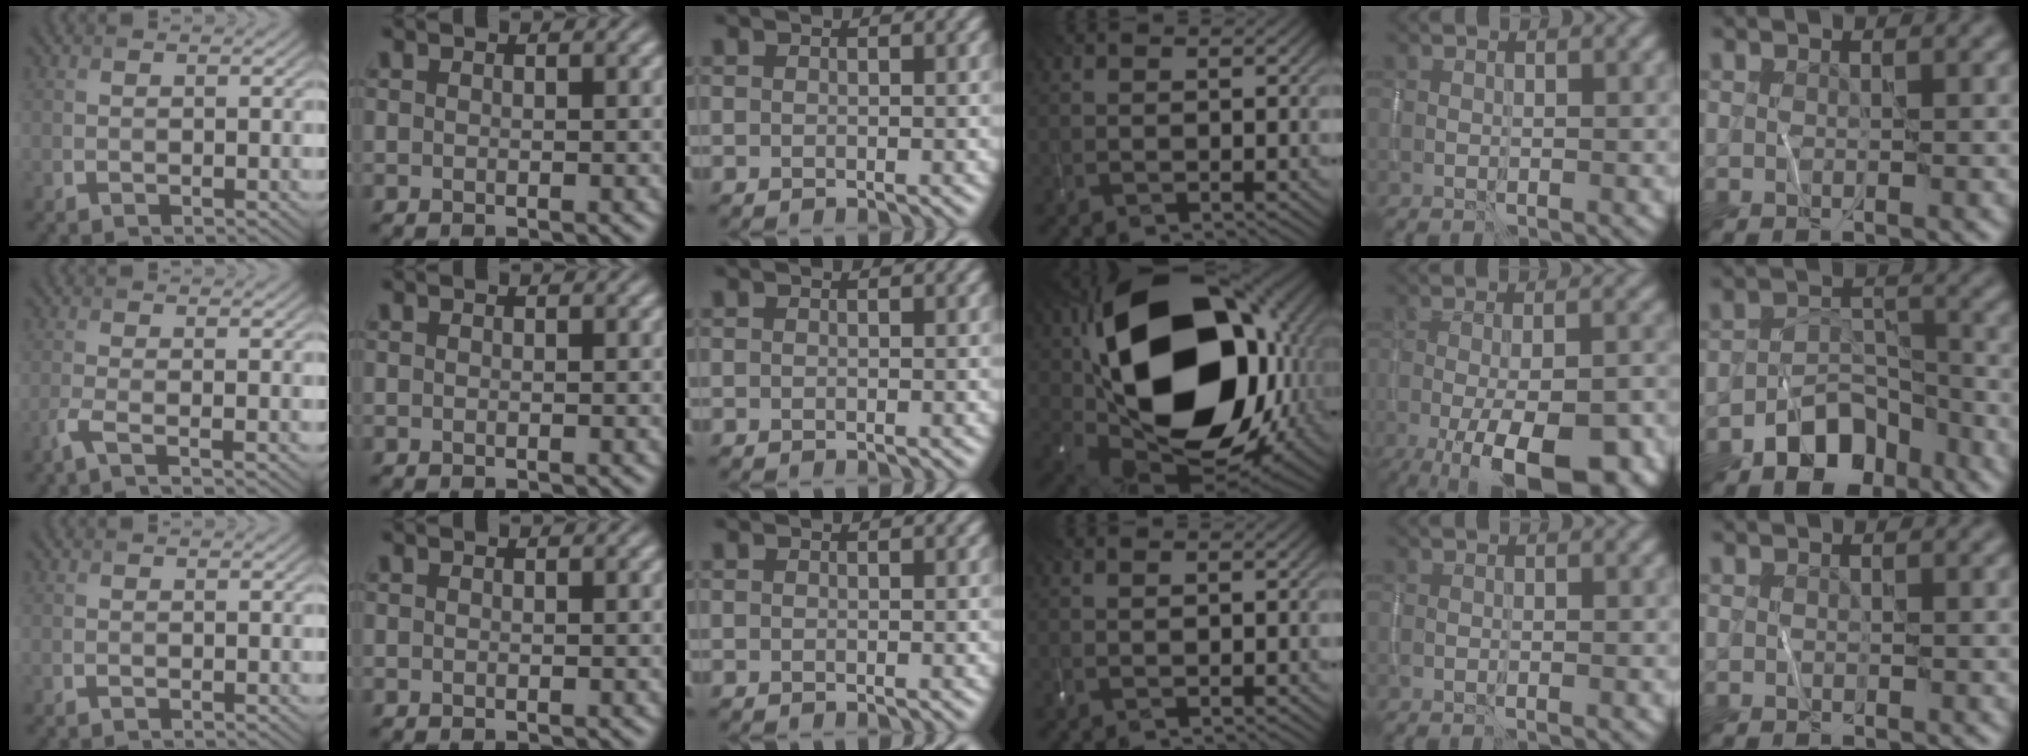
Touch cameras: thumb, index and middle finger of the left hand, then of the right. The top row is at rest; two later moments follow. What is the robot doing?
{"motion": "wipe", "object": "whiteboard"}